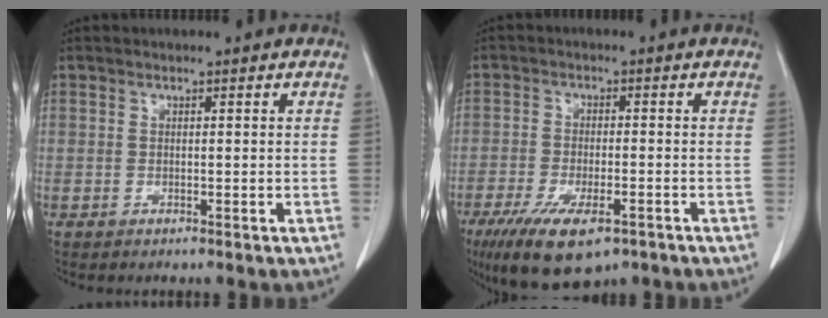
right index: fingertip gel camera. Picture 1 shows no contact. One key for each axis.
{"total": 11.5, "fx": -7.1, "fy": 4.0, "fz": 8.1, "tx": -0.144, "ty": -0.021, "tz": -0.111}